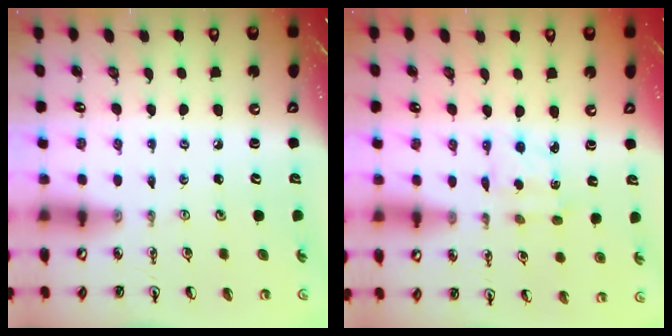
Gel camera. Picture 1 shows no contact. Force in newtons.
{"total": 2.2, "press": 2.1, "slide": 0.6}